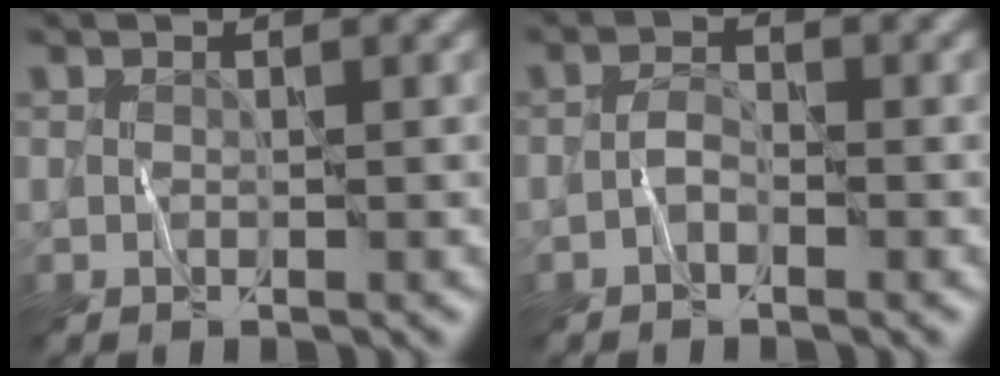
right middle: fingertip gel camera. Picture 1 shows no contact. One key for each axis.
{"total": 1.2, "fx": -0.7, "fy": 0.6, "fz": 0.7, "tx": -0.014, "ty": 0.006, "tz": -0.017}